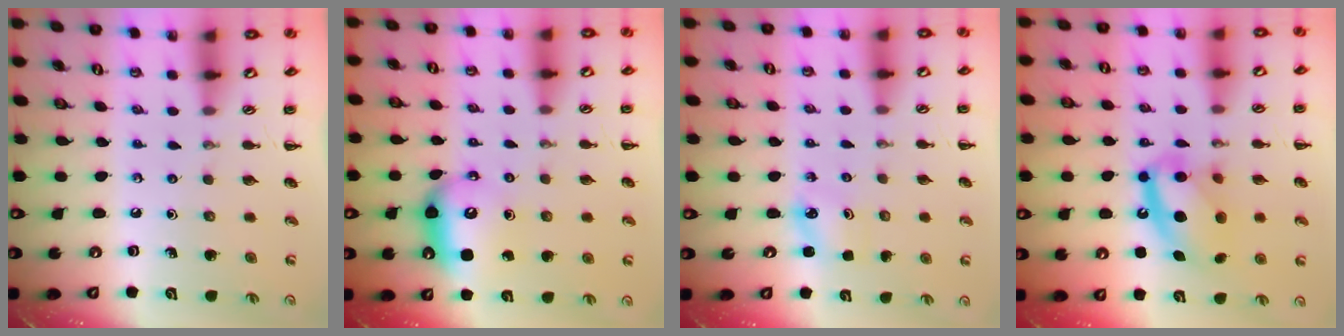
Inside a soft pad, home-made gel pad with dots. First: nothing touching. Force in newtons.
{"total": 8.6, "press": 8.5, "slide": 0.9}
{"total": 2.2, "press": 2.2, "slide": 0.3}
{"total": 14.9, "press": 14.6, "slide": 3.1}